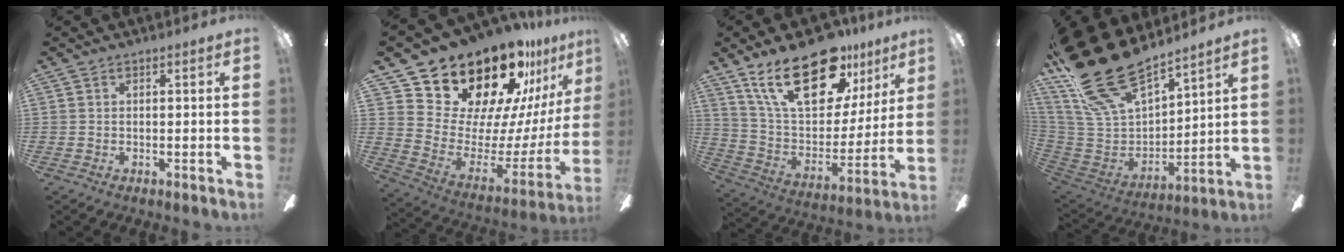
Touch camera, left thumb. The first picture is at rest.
{"total": 23.4, "force": [19.2, 9.7, 9.2], "torque": [-0.144, -0.155, 0.349]}
{"total": 25.9, "force": [16.5, 11.8, 16.2], "torque": [-0.286, -0.093, 0.288]}
{"total": 25.8, "force": [20.6, 10.1, 11.8], "torque": [-0.241, -0.128, 0.377]}